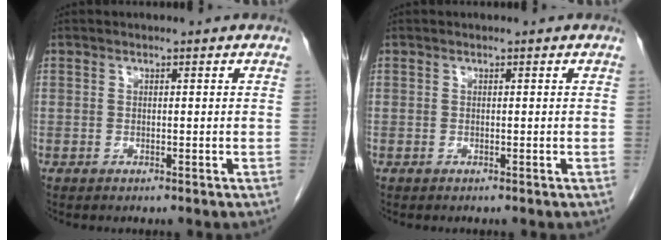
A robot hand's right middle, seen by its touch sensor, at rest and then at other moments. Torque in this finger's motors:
{"motor_torque": [-0.19, -0.17, -0.02, 0.00]}